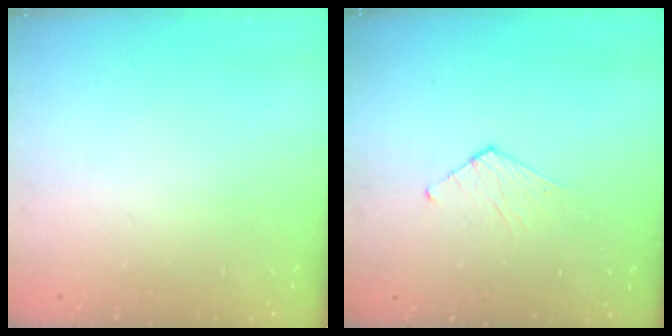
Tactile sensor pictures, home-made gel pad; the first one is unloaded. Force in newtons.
{"total": 3.5, "press": 3.5, "slide": 0.3}